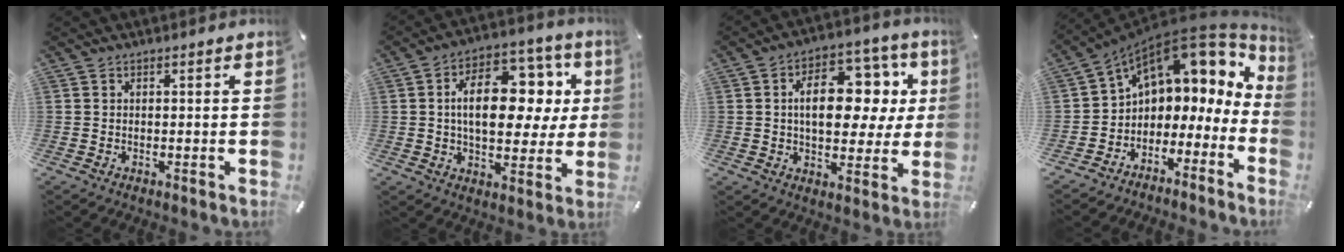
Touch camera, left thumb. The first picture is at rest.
{"total": 17.2, "force": [3.5, 10.5, 13.2], "torque": [-0.200, -0.005, 0.059]}
{"total": 15.9, "force": [3.4, 9.9, 12.0], "torque": [-0.167, -0.008, 0.058]}
{"total": 9.9, "force": [4.7, 7.1, 4.9], "torque": [-0.082, -0.048, 0.077]}